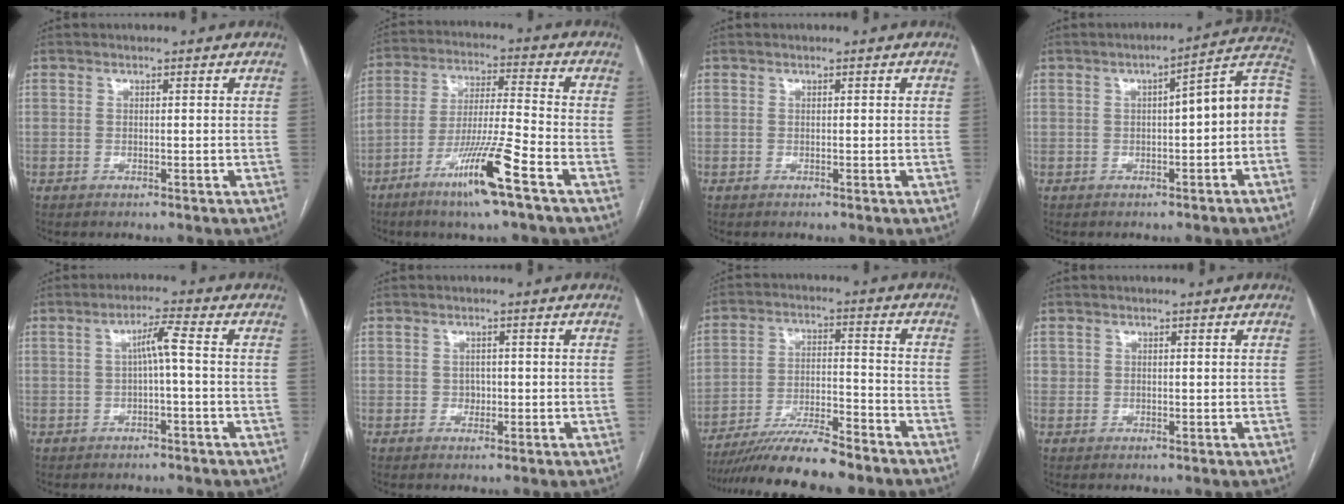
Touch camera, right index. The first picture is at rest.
{"total": 12.4, "force": [-6.9, -0.4, 10.3], "torque": [-0.196, -0.018, -0.129]}
{"total": 0.0}
{"total": 10.4, "force": [-0.1, 2.1, 10.1], "torque": [-0.132, 0.042, -0.005]}
{"total": 3.7, "force": [0.0, 0.0, 3.7], "torque": [-0.066, 0.014, 0.001]}
{"total": 1.8, "force": [-0.3, 1.6, 0.8], "torque": [-0.007, 0.005, -0.003]}
{"total": 13.2, "force": [-11.4, 0.9, 6.6], "torque": [-0.106, -0.005, -0.193]}
{"total": 0.8, "force": [0.4, 0.7, 0.1], "torque": [0.007, 0.005, 0.007]}